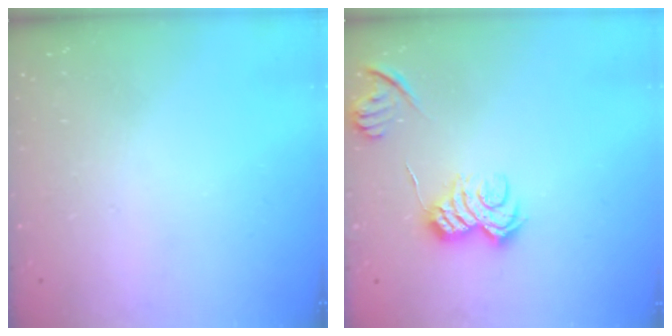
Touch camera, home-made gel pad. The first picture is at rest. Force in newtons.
{"total": 9.7, "press": 9.7, "slide": 0.4}